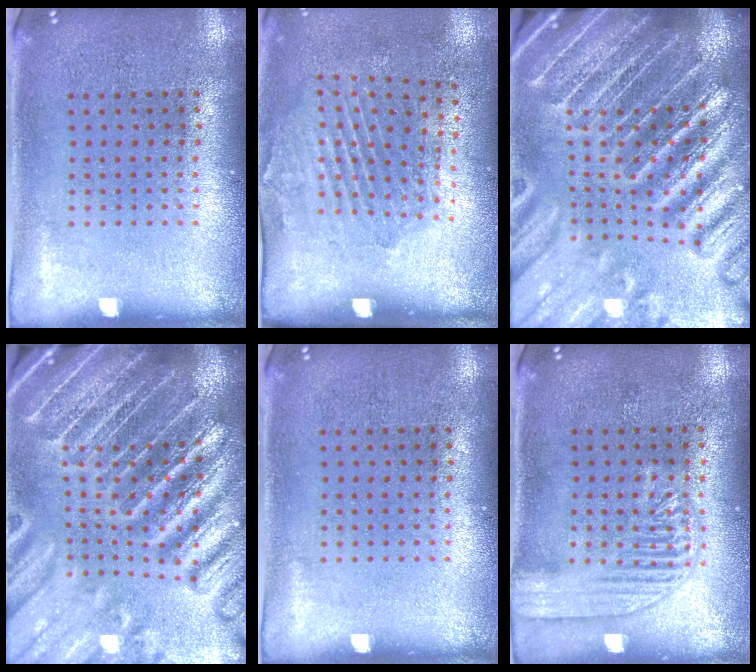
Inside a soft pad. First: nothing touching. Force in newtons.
{"total": 1.9, "press": 1.2, "slide": 1.6}
{"total": 5.3, "press": 4.7, "slide": 2.5}
{"total": 5.3, "press": 4.7, "slide": 2.5}
{"total": 0.0}
{"total": 2.8, "press": 2.8, "slide": 0.4}